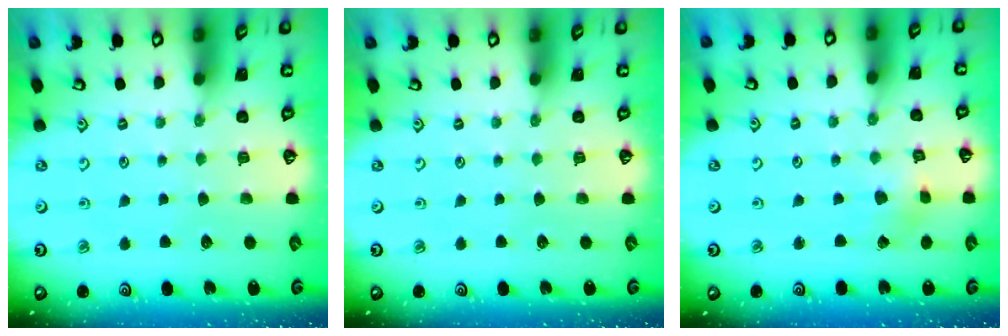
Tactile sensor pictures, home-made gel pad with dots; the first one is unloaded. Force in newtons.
{"total": 0.0}
{"total": 2.2, "press": 2.2, "slide": 0.2}